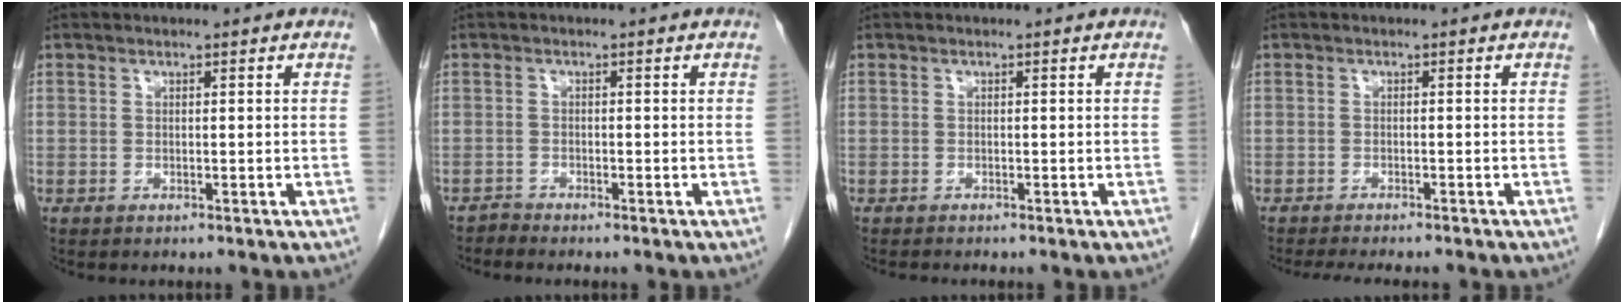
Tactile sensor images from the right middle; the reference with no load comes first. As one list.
[{"total": 1.0, "force": [-0.9, -0.1, -0.4], "torque": [0.009, -0.006, -0.018]}, {"total": 1.1, "force": [-1.0, 0.0, 0.4], "torque": [-0.008, -0.002, -0.015]}, {"total": 8.3, "force": [-7.2, 1.4, 3.7], "torque": [-0.046, -0.010, -0.098]}]